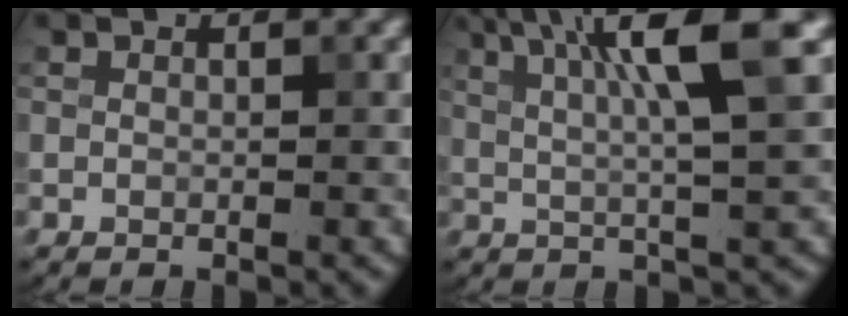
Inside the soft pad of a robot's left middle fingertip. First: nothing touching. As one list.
[{"total": 8.4, "force": [3.4, 1.2, 7.6], "torque": [-0.103, 0.015, 0.053]}]